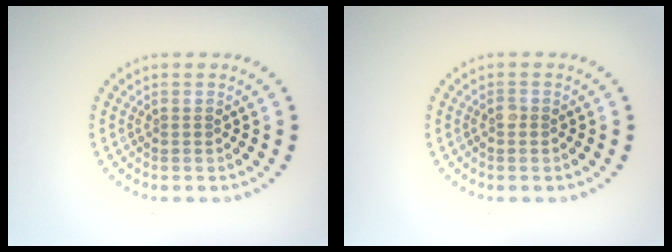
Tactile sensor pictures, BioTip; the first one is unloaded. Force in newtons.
{"total": 0.6, "press": 0.5, "slide": 0.3}